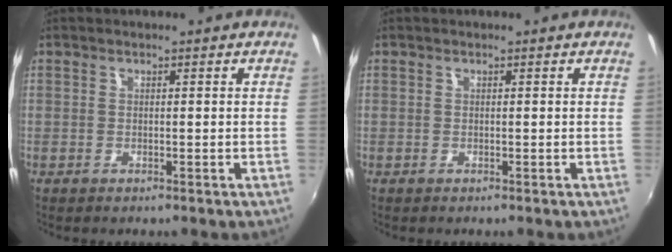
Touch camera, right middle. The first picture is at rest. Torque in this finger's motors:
{"motor_torque": [0.00, 0.00, 0.00, 0.00]}